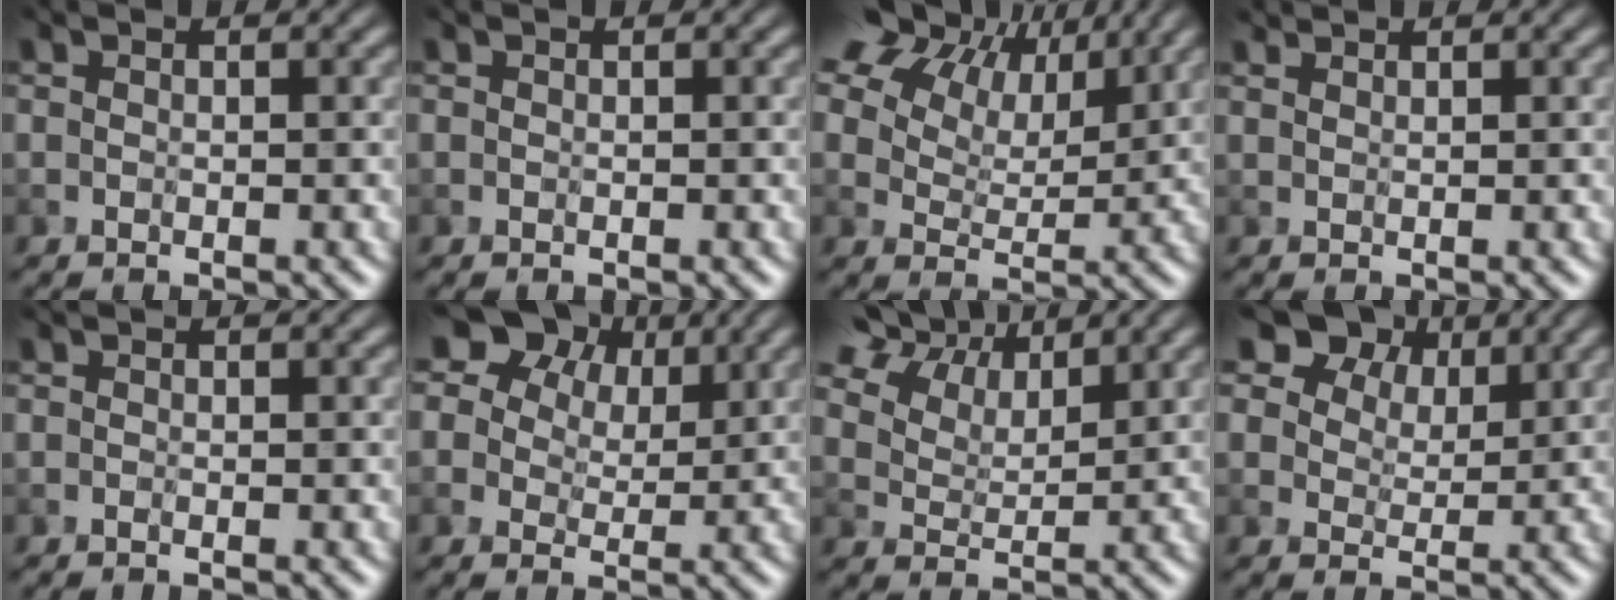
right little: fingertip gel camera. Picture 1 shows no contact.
{"total": 0.0}
{"total": 15.2, "force": [8.8, 9.2, 8.1], "torque": [-0.162, 0.035, 0.162]}
{"total": 1.2, "force": [1.2, 0.3, 0.3], "torque": [-0.010, 0.001, 0.021]}
{"total": 0.0}
{"total": 12.2, "force": [7.0, 7.8, 6.3], "torque": [-0.098, 0.029, 0.108]}
{"total": 11.6, "force": [7.9, 6.2, 5.8], "torque": [-0.127, 0.032, 0.126]}
{"total": 9.8, "force": [6.7, 5.9, 4.1], "torque": [-0.091, 0.007, 0.114]}